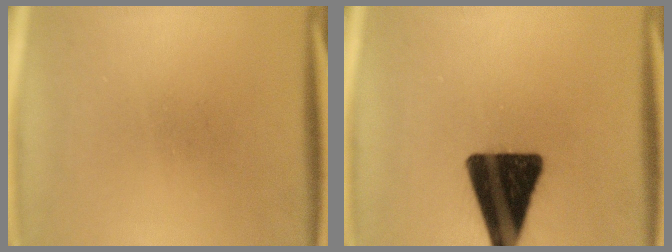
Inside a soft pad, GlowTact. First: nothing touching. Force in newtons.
{"total": 18.5}